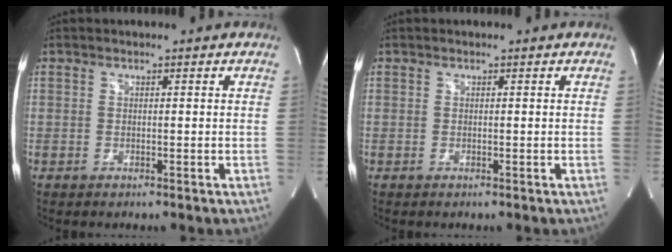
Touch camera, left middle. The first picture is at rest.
{"total": 0.0}